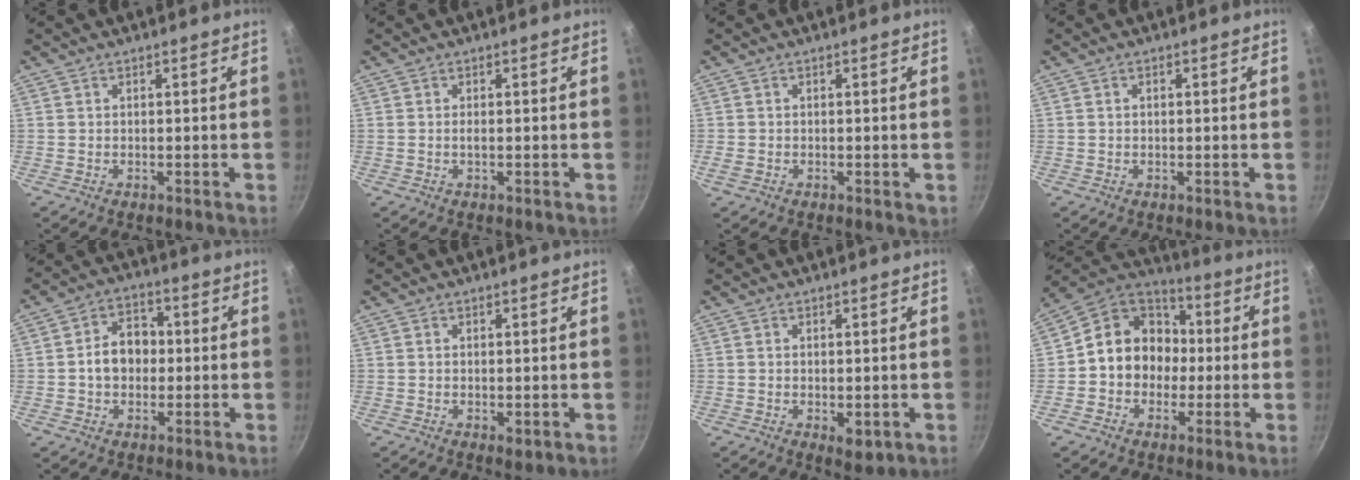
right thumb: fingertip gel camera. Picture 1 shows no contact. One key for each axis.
{"total": 0.7, "fx": -0.1, "fy": 0.2, "fz": 0.6, "tx": -0.014, "ty": 0.000, "tz": -0.002}
{"total": 1.9, "fx": -0.4, "fy": 1.4, "fz": 1.2, "tx": -0.019, "ty": 0.000, "tz": -0.006}
{"total": 0.6, "fx": 0.1, "fy": 0.5, "fz": 0.5, "tx": -0.007, "ty": 0.005, "tz": 0.001}
{"total": 8.4, "fx": -0.3, "fy": 6.5, "fz": 5.3, "tx": -0.053, "ty": 0.022, "tz": -0.013}
{"total": 1.4, "fx": 0.1, "fy": 0.8, "fz": 1.2, "tx": -0.018, "ty": -0.004, "tz": 0.002}
{"total": 3.3, "fx": -0.6, "fy": 1.8, "fz": 2.7, "tx": -0.042, "ty": -0.012, "tz": -0.005}
{"total": 14.5, "fx": -0.5, "fy": 12.5, "fz": 7.3, "tx": -0.074, "ty": 0.040, "tz": -0.026}